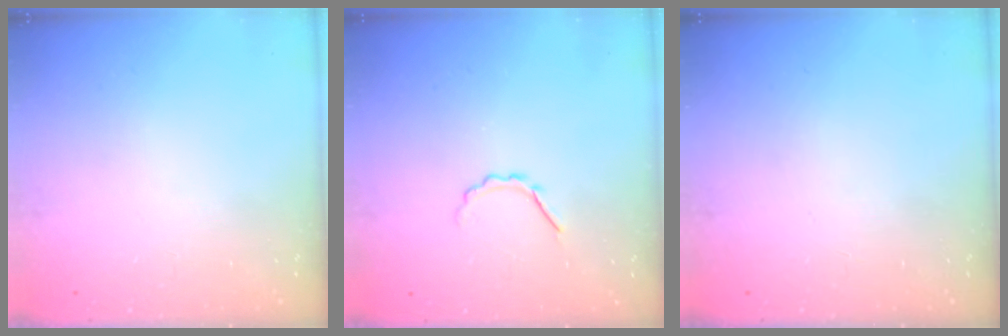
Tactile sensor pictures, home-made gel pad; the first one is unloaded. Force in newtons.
{"total": 2.8, "press": 2.7, "slide": 0.8}
{"total": 0.0}